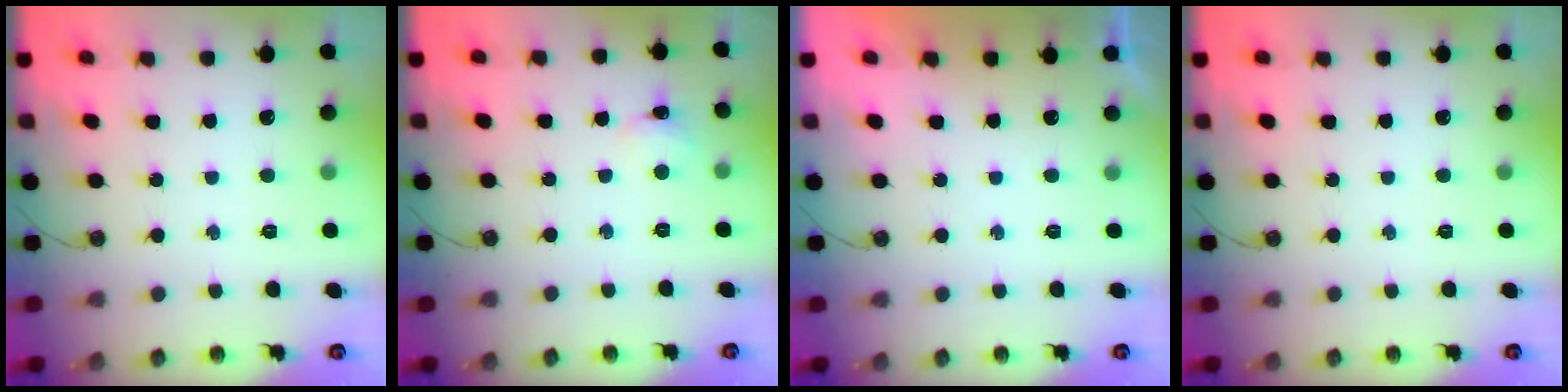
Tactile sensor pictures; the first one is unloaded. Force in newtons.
{"total": 2.0, "press": 1.9, "slide": 0.4}
{"total": 0.0}
{"total": 0.0}